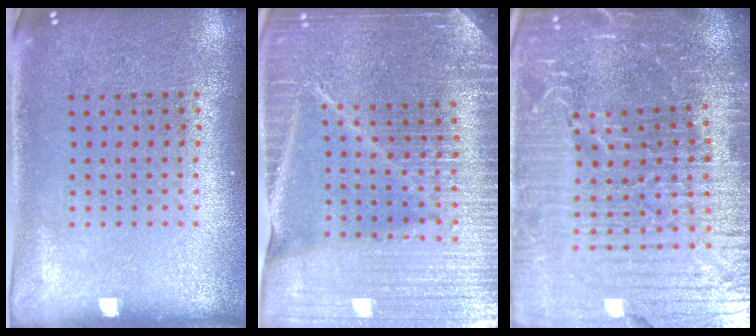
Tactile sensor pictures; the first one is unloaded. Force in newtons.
{"total": 5.4, "press": 4.8, "slide": 2.5}
{"total": 7.1, "press": 6.2, "slide": 3.6}